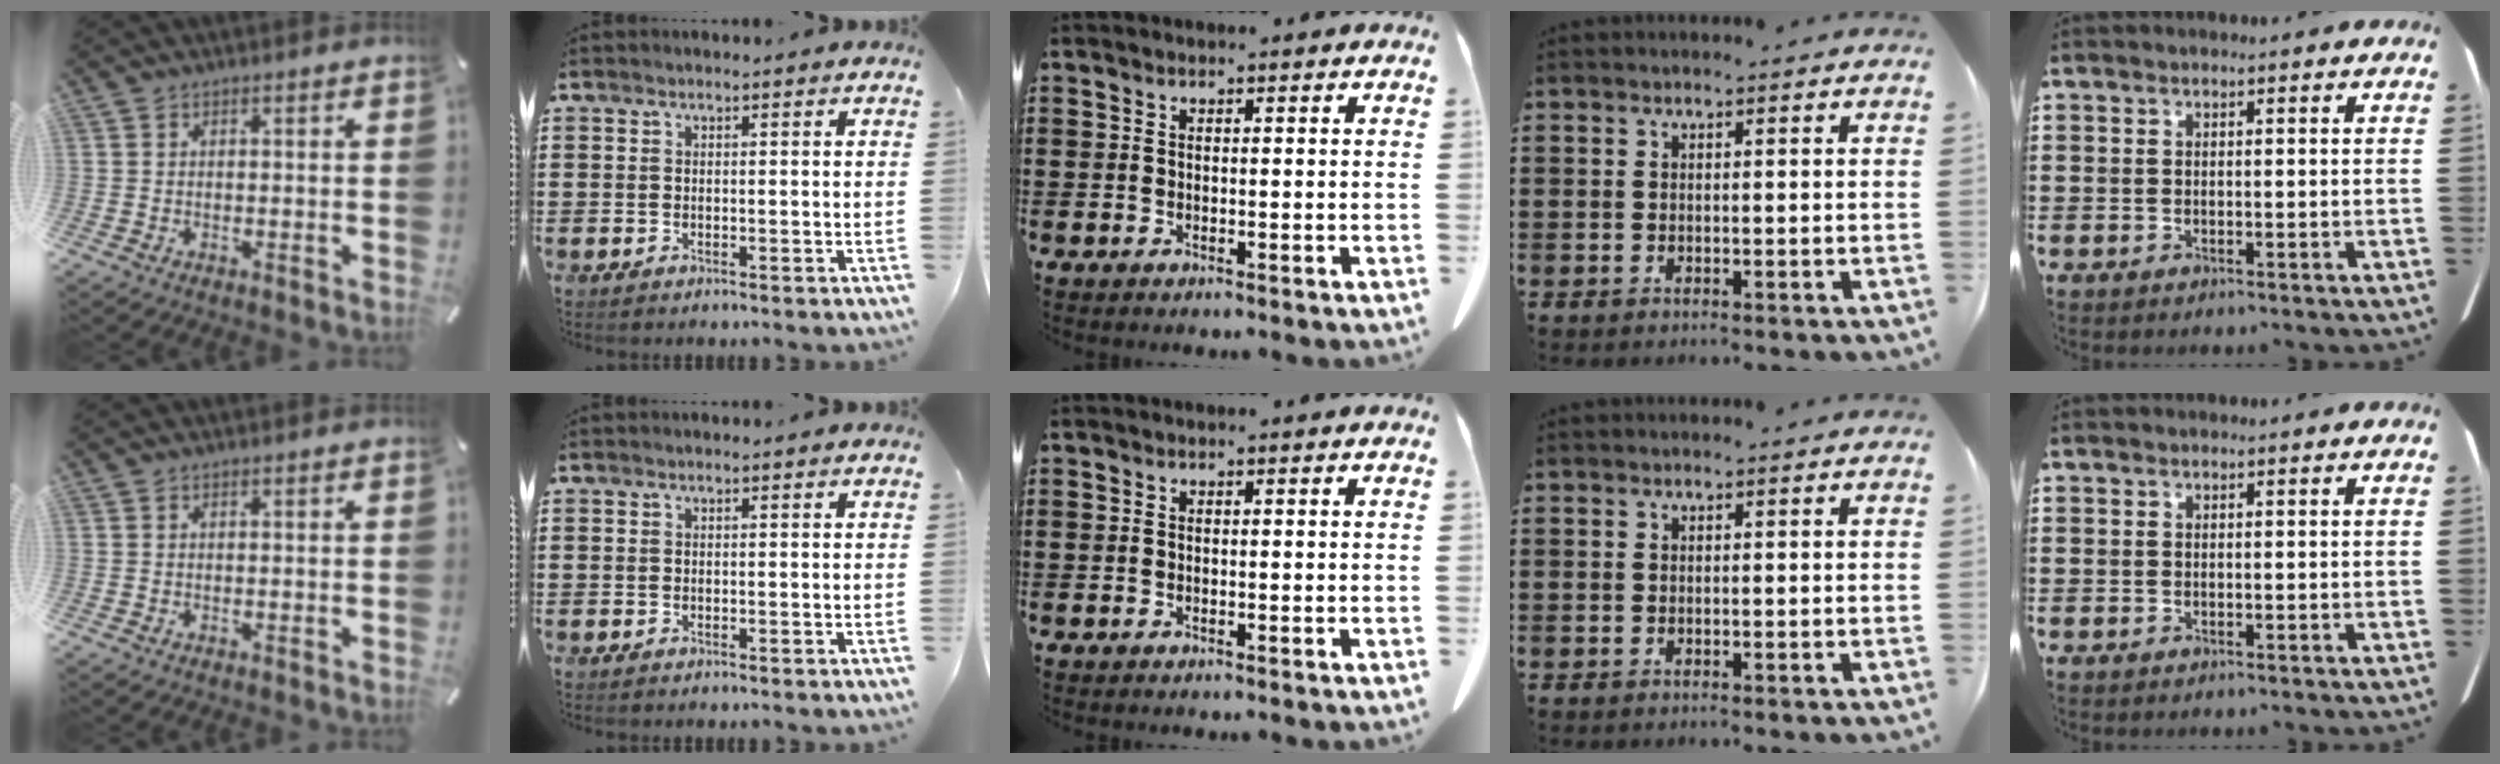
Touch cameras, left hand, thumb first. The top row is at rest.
{}